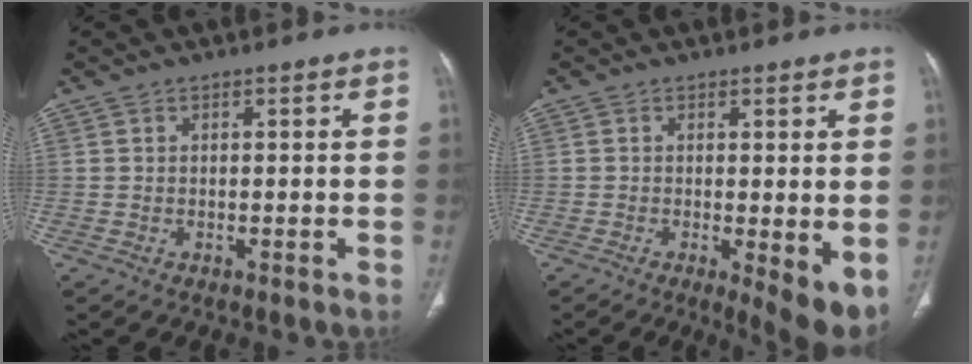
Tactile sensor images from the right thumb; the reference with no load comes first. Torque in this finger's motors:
{"motor_torque": [-0.29, 0.58, 0.05, -0.05, 0.04]}